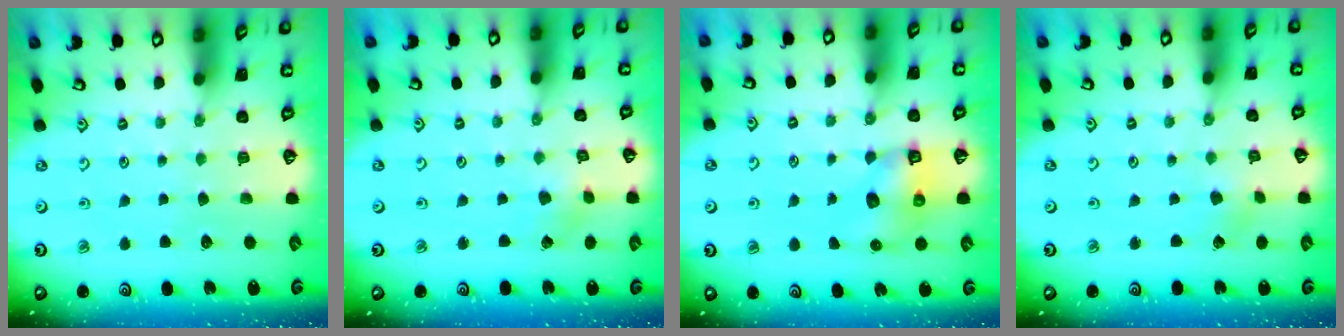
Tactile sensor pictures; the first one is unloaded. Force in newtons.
{"total": 1.8, "press": 1.8, "slide": 0.2}
{"total": 6.0, "press": 6.0, "slide": 0.7}
{"total": 1.6, "press": 1.6, "slide": 0.2}